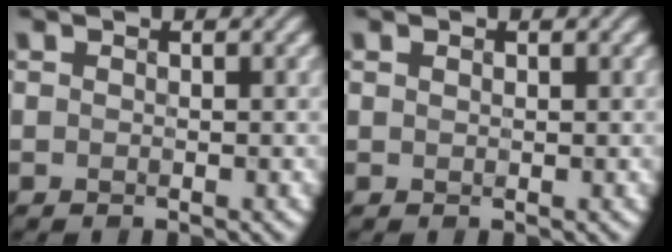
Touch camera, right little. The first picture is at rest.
{"total": 0.0}